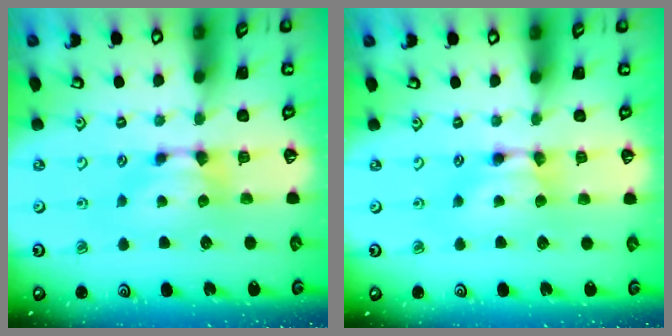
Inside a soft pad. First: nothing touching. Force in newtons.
{"total": 1.6, "press": 1.6, "slide": 0.2}